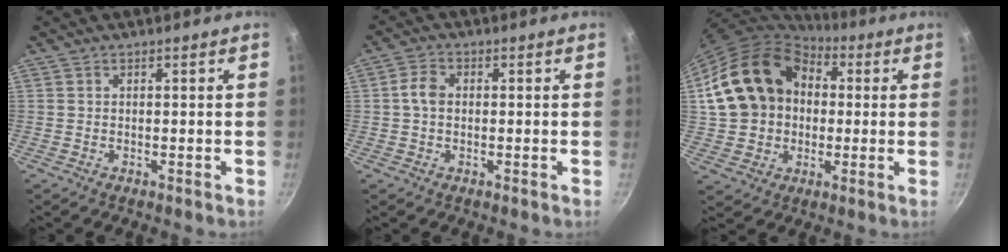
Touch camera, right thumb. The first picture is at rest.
{"total": 3.5, "force": [0.1, 2.6, 2.4], "torque": [-0.046, 0.009, -0.003]}
{"total": 19.8, "force": [3.0, 15.9, 11.5], "torque": [-0.189, 0.041, 0.058]}